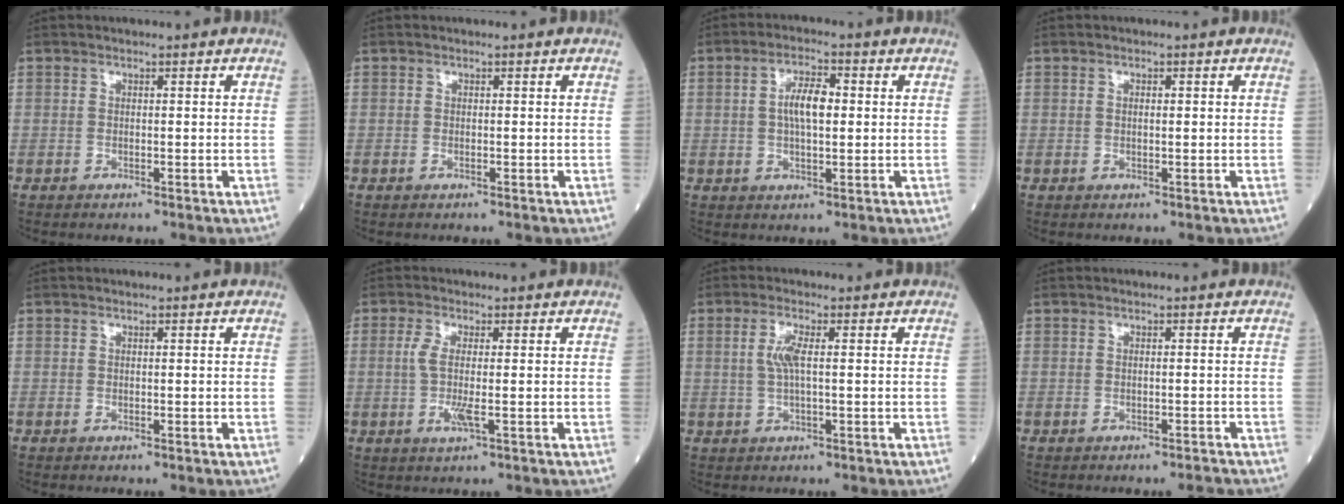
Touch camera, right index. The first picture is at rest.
{"total": 0.0}
{"total": 5.5, "force": [0.6, 1.8, 5.2], "torque": [-0.100, 0.009, 0.009]}
{"total": 0.8, "force": [0.1, 0.3, 0.8], "torque": [-0.016, 0.002, 0.003]}
{"total": 0.0}
{"total": 4.0, "force": [-0.4, 0.4, 4.0], "torque": [-0.086, -0.008, -0.010]}
{"total": 3.5, "force": [0.5, 0.6, 3.4], "torque": [-0.074, 0.004, 0.010]}
{"total": 1.1, "force": [-1.1, -0.1, 0.2], "torque": [-0.003, -0.002, -0.014]}